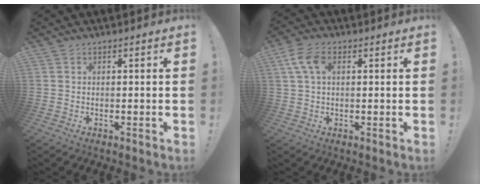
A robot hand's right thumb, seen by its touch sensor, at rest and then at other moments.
{"total": 7.3, "force": [2.3, 4.2, 5.5], "torque": [-0.117, 0.010, 0.047]}